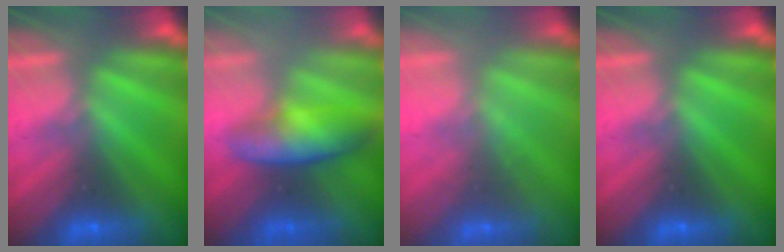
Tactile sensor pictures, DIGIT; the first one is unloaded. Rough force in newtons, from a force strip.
{"total": 3.8}
{"total": 2.1}
{"total": 0.0}